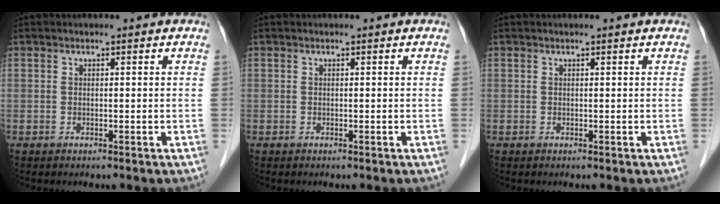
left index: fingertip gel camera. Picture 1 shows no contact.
{"total": 0.0}
{"total": 0.0}